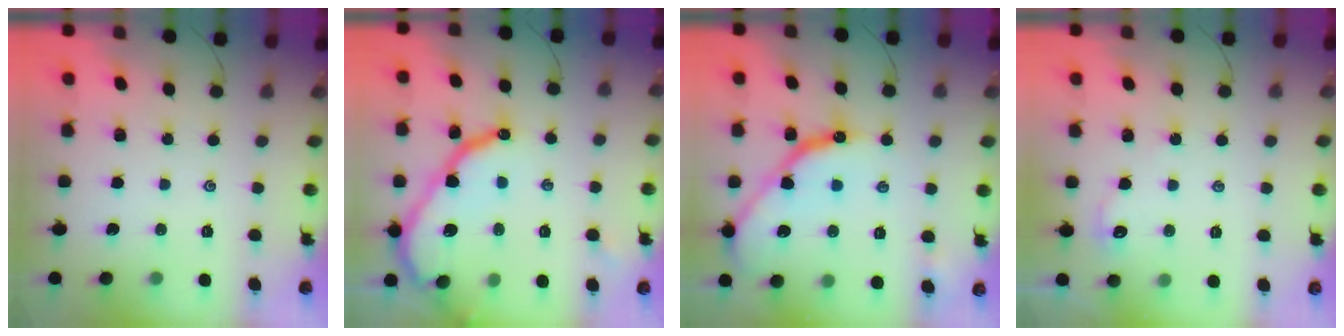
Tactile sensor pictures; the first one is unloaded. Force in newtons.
{"total": 15.0, "press": 15.0, "slide": 0.6}
{"total": 14.2, "press": 14.2, "slide": 1.2}
{"total": 1.8, "press": 1.8, "slide": 0.3}